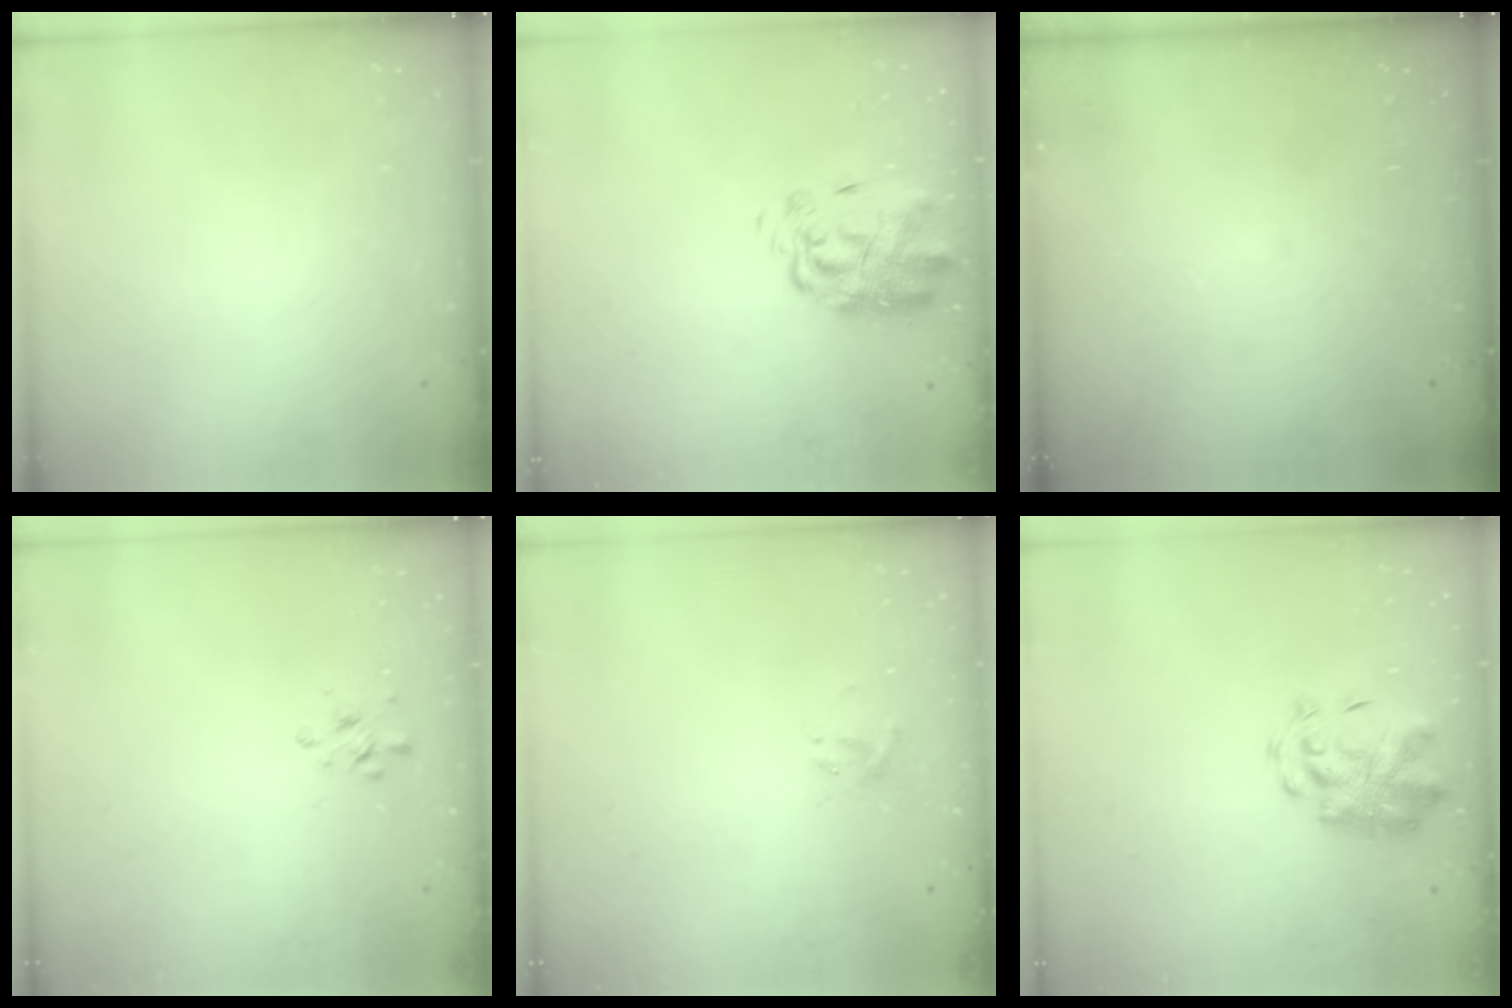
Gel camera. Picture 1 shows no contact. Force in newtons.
{"total": 3.4, "press": 3.0, "slide": 1.5}
{"total": 0.0}
{"total": 2.0, "press": 2.0, "slide": 0.4}
{"total": 2.5, "press": 2.4, "slide": 0.8}
{"total": 3.7, "press": 3.4, "slide": 1.4}